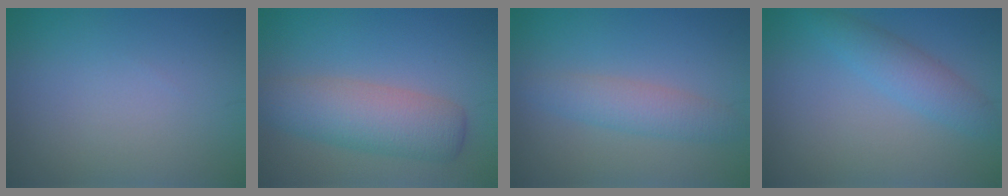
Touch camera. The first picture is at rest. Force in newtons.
{"total": 5.8, "press": 5.8, "slide": 0.2}
{"total": 3.0, "press": 3.0, "slide": 0.1}
{"total": 3.0, "press": 3.0, "slide": 0.0}